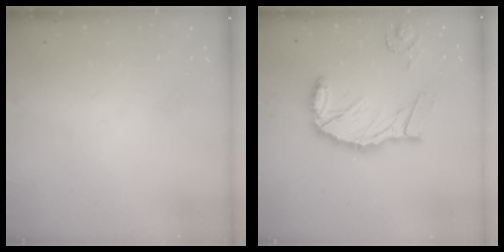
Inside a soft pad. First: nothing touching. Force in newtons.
{"total": 16.6, "press": 16.5, "slide": 1.9}